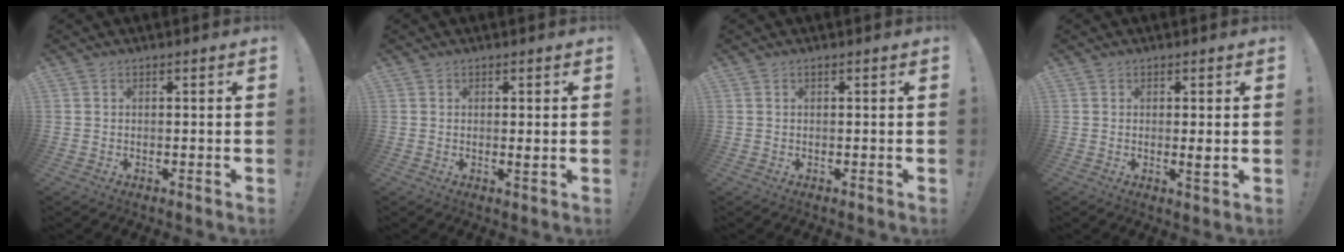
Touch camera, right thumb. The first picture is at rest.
{"total": 1.4, "force": [0.3, 0.2, 1.3], "torque": [-0.007, -0.007, 0.001]}
{"total": 0.0}
{"total": 2.5, "force": [0.4, 0.3, 2.5], "torque": [-0.026, -0.010, 0.003]}